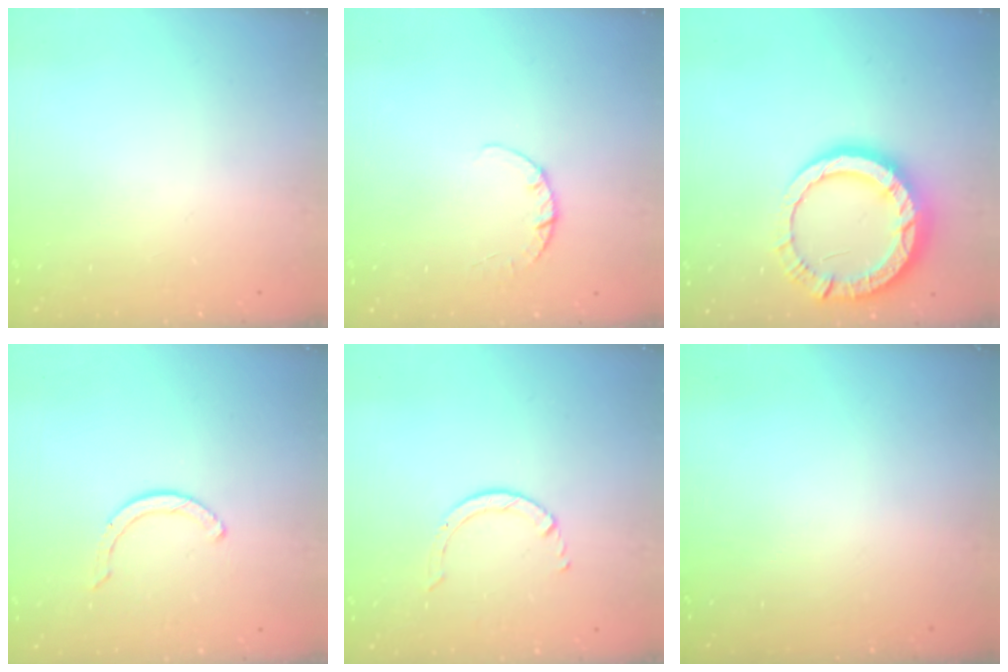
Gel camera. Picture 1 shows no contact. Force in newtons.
{"total": 2.7, "press": 2.7, "slide": 0.4}
{"total": 13.9, "press": 13.8, "slide": 1.5}
{"total": 2.9, "press": 2.9, "slide": 0.4}
{"total": 2.5, "press": 2.4, "slide": 0.3}
{"total": 0.0}